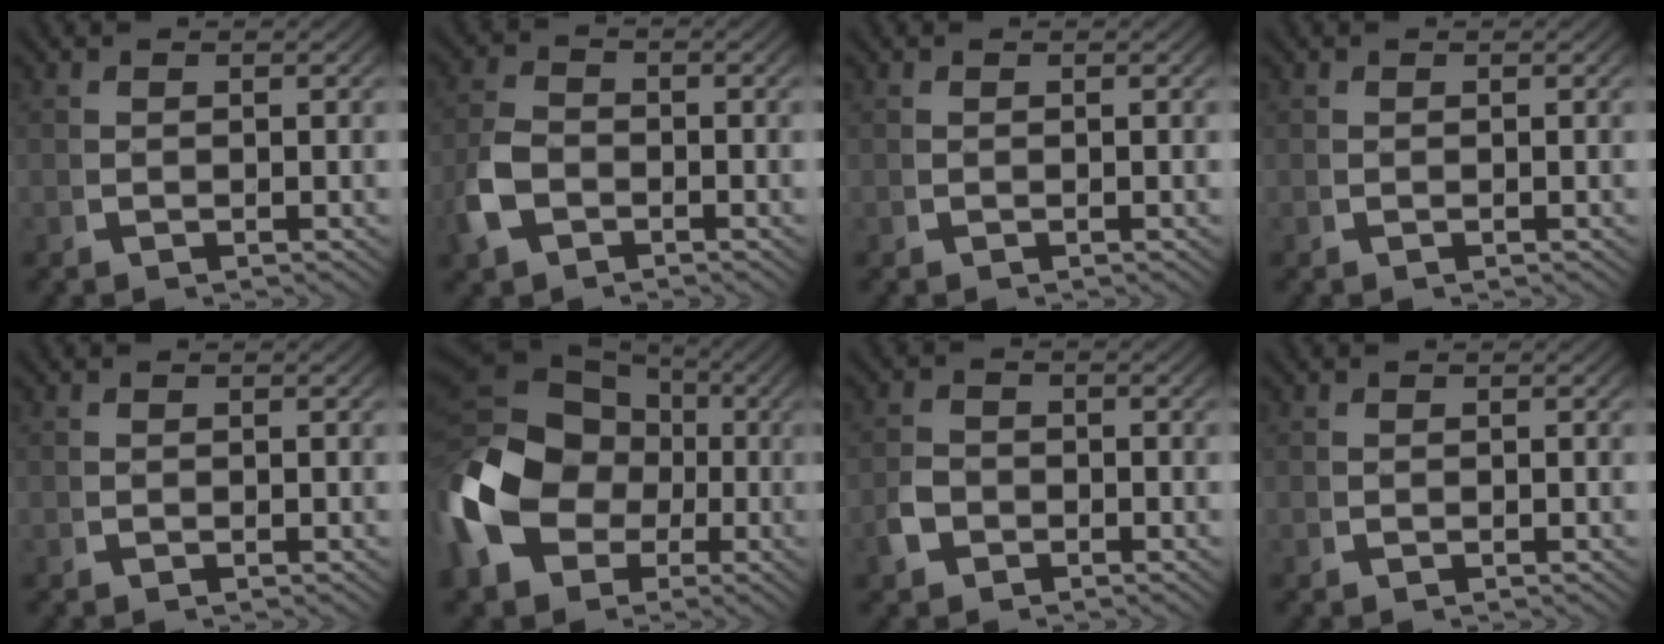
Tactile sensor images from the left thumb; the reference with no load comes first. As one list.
[{"total": 4.0, "force": [-1.4, 2.9, 2.4], "torque": [-0.072, -0.009, -0.023]}, {"total": 0.0}, {"total": 0.0}, {"total": 0.0}, {"total": 13.4, "force": [-0.1, 10.5, 8.3], "torque": [-0.214, -0.038, 0.020]}, {"total": 2.1, "force": [-1.1, 1.7, 0.8], "torque": [-0.026, -0.008, -0.019]}, {"total": 0.0}]